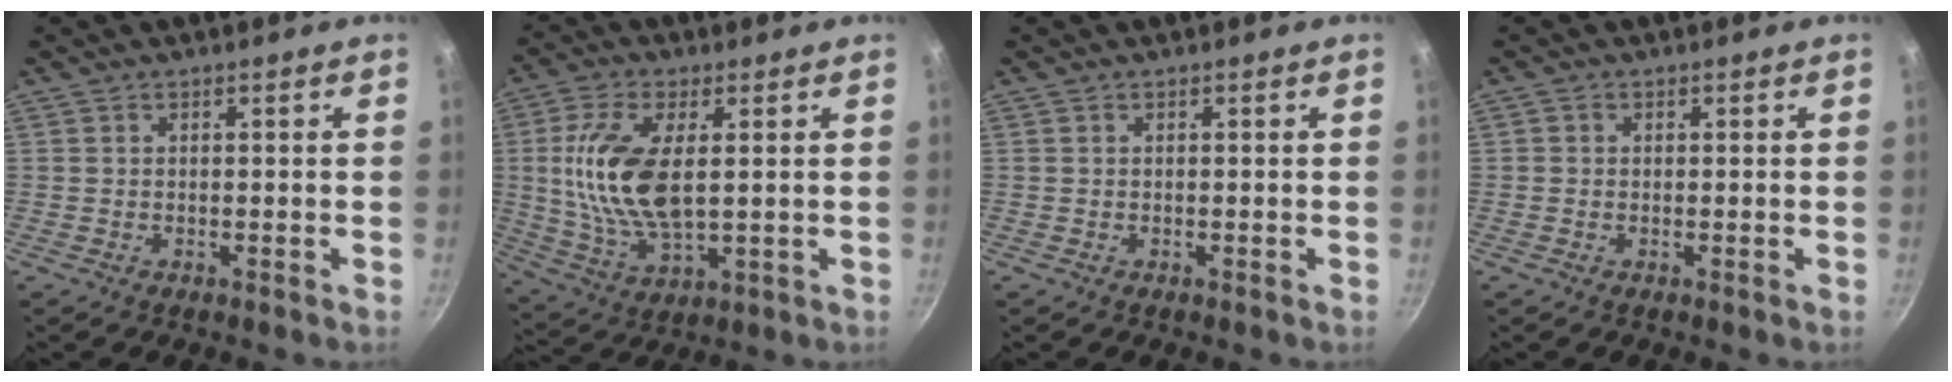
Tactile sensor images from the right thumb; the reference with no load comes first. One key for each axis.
{"total": 15.1, "fx": 2.1, "fy": 7.3, "fz": 13.0, "tx": -0.256, "ty": -0.006, "tz": 0.043}
{"total": 0.0}
{"total": 0.7, "fx": 0.0, "fy": 0.7, "fz": 0.2, "tx": 0.000, "ty": 0.002, "tz": -0.003}